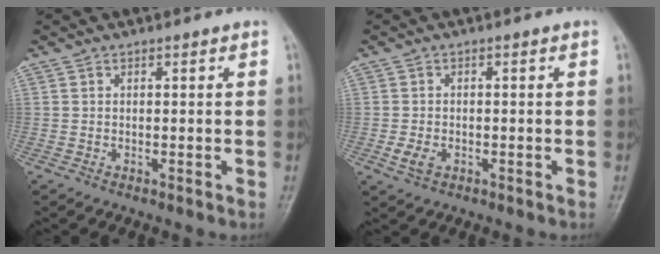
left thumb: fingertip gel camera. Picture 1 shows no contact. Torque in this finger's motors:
{"motor_torque": [-0.02, 0.04, 0.13, -0.11, 0.01]}